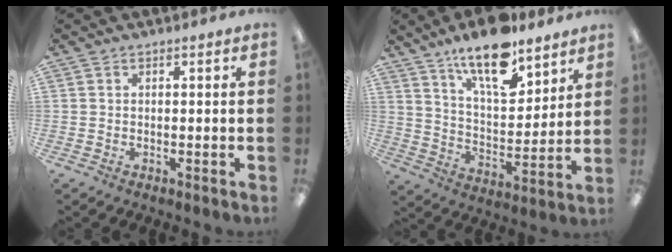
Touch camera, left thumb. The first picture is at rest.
{"total": 16.0, "force": [12.1, 5.6, 8.8], "torque": [-0.147, -0.070, 0.208]}